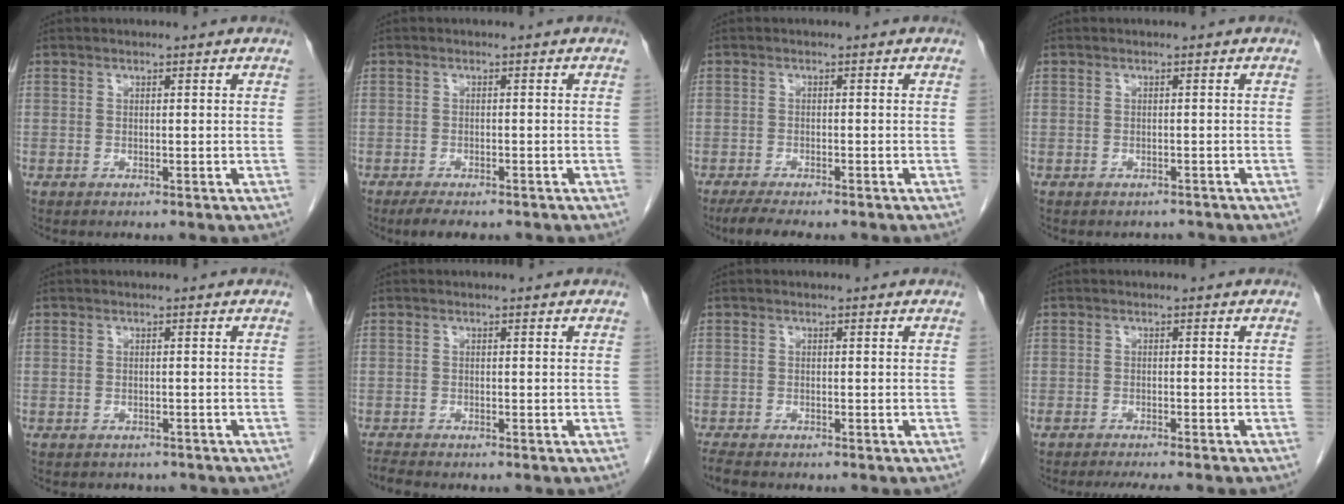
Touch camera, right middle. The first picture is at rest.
{"total": 4.0, "force": [-3.1, 1.2, 2.2], "torque": [-0.038, -0.010, -0.043]}
{"total": 5.3, "force": [-4.4, 0.8, 2.9], "torque": [-0.047, -0.013, -0.066]}
{"total": 1.4, "force": [-1.3, 0.5, -0.1], "torque": [-0.002, -0.002, -0.018]}
{"total": 2.9, "force": [-2.5, 1.4, 0.3], "torque": [-0.010, 0.000, -0.033]}
{"total": 1.3, "force": [-1.3, -0.2, 0.1], "torque": [-0.011, -0.008, -0.024]}
{"total": 2.5, "force": [-2.1, 0.6, 1.1], "torque": [-0.026, -0.007, -0.032]}
{"total": 6.4, "force": [-5.5, 0.8, 3.1], "torque": [-0.038, -0.006, -0.080]}